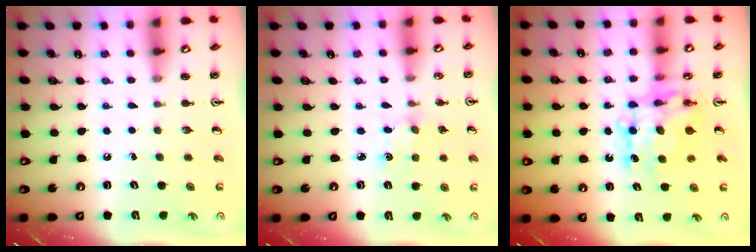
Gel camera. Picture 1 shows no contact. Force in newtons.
{"total": 2.7, "press": 2.7, "slide": 0.4}
{"total": 10.4, "press": 10.3, "slide": 0.8}